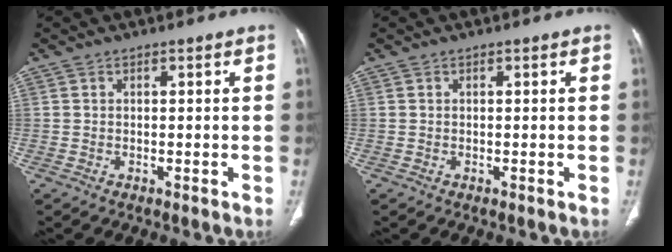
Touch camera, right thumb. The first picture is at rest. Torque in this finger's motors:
{"motor_torque": [0.00, 0.00, 0.00, 0.00, 0.02]}